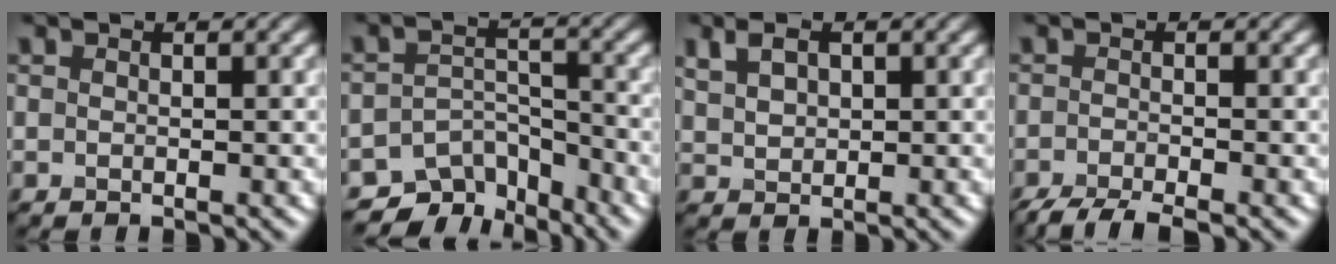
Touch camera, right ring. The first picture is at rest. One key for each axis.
{"total": 6.4, "fx": -5.2, "fy": 3.1, "fz": 1.8, "tx": -0.018, "ty": -0.014, "tz": -0.086}
{"total": 2.6, "fx": 1.3, "fy": 1.6, "fz": 1.6, "tx": -0.035, "ty": 0.002, "tz": 0.030}
{"total": 4.2, "fx": -3.4, "fy": 0.8, "fz": 2.4, "tx": -0.038, "ty": -0.007, "tz": -0.067}